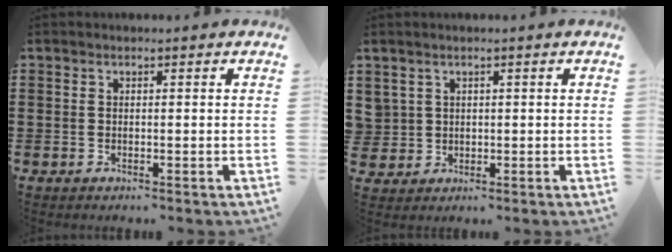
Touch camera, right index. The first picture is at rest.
{"total": 1.9, "force": [1.0, 1.7, -0.1], "torque": [-0.008, 0.008, 0.018]}